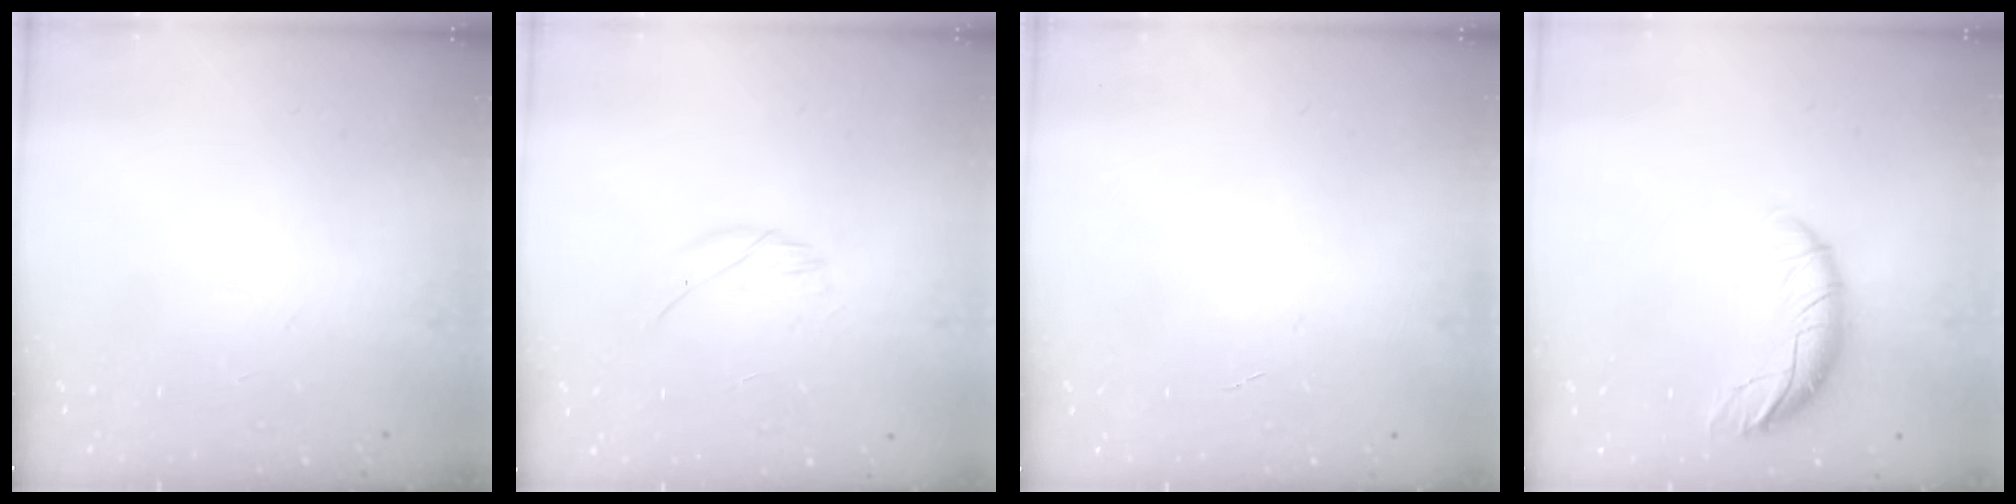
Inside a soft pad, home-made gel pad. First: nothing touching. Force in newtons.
{"total": 5.4, "press": 5.1, "slide": 1.7}
{"total": 0.0}
{"total": 10.0, "press": 9.9, "slide": 1.6}